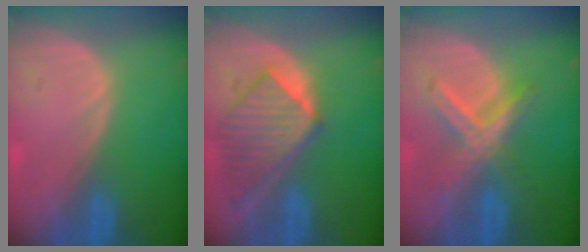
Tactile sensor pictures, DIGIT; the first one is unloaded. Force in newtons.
{"total": 8.0, "press": 7.5, "slide": 2.7}
{"total": 6.9, "press": 6.2, "slide": 3.0}